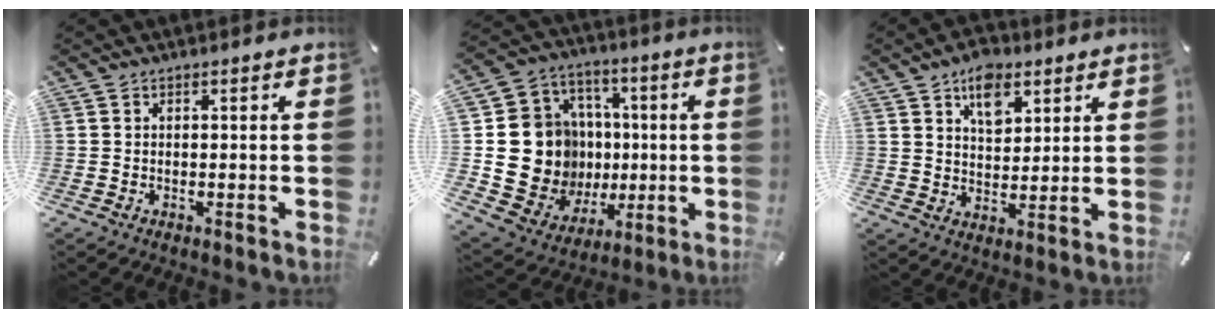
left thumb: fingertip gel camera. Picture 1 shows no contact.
{"total": 17.7, "force": [0.1, 16.9, 5.3], "torque": [-0.090, -0.014, 0.036]}
{"total": 8.4, "force": [4.9, 5.2, 4.3], "torque": [-0.053, -0.020, 0.083]}